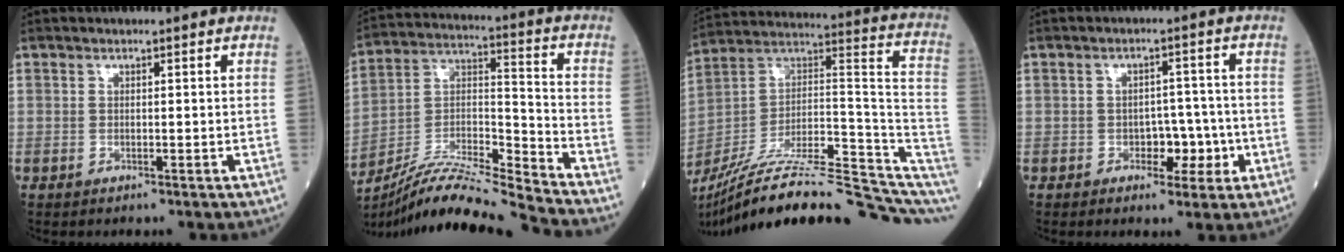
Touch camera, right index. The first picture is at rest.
{"total": 16.8, "force": [-15.8, -1.9, 5.4], "torque": [-0.096, 0.017, -0.285]}
{"total": 27.5, "force": [-21.8, 3.5, 16.4], "torque": [-0.194, 0.027, -0.337]}
{"total": 4.6, "force": [-1.3, 2.9, 3.4], "torque": [-0.037, 0.013, -0.016]}